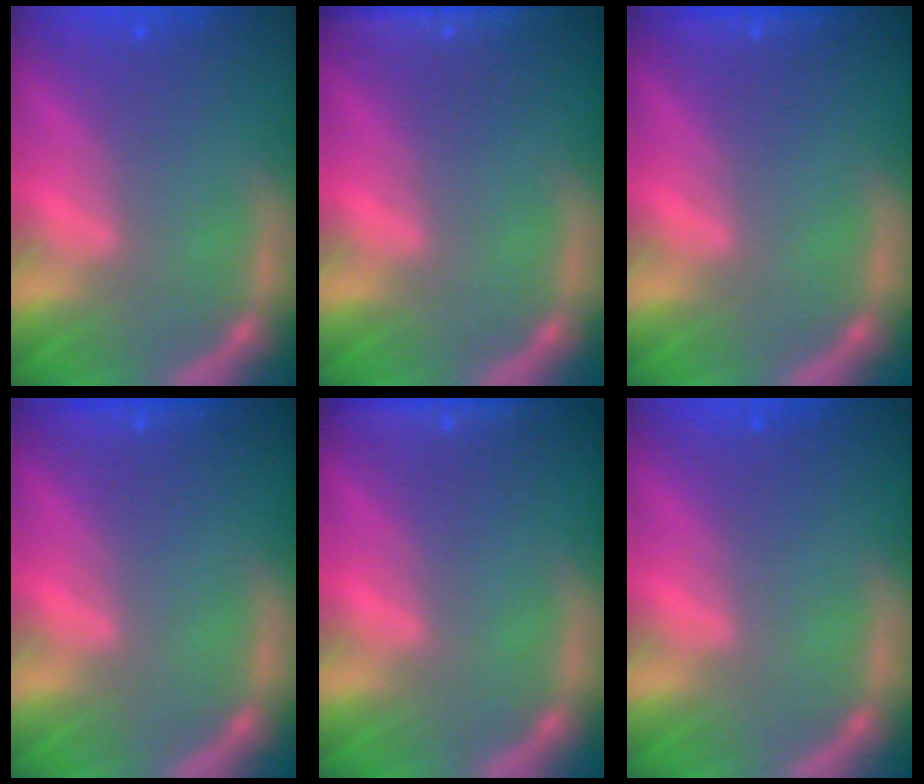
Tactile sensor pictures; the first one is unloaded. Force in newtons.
{"total": 2.9}
{"total": 0.9}
{"total": 0.9}
{"total": 1.9}
{"total": 0.0}